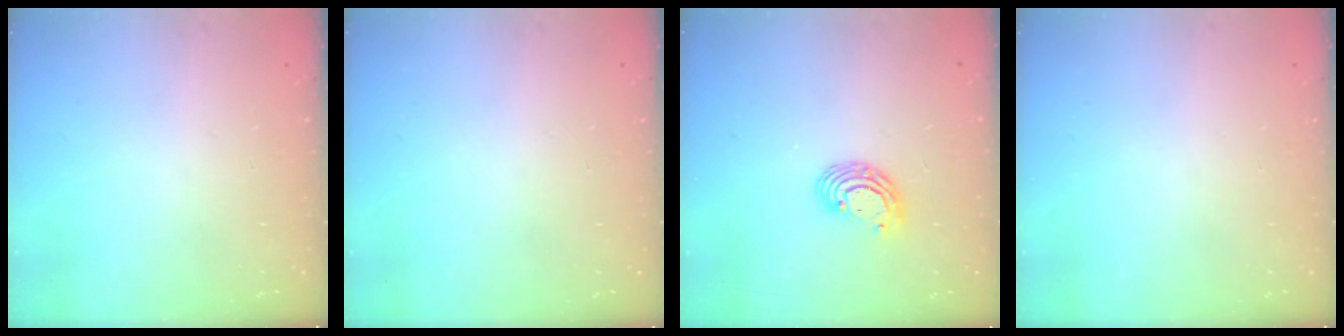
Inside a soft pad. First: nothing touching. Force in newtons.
{"total": 0.0}
{"total": 7.2, "press": 7.2, "slide": 1.0}
{"total": 0.0}